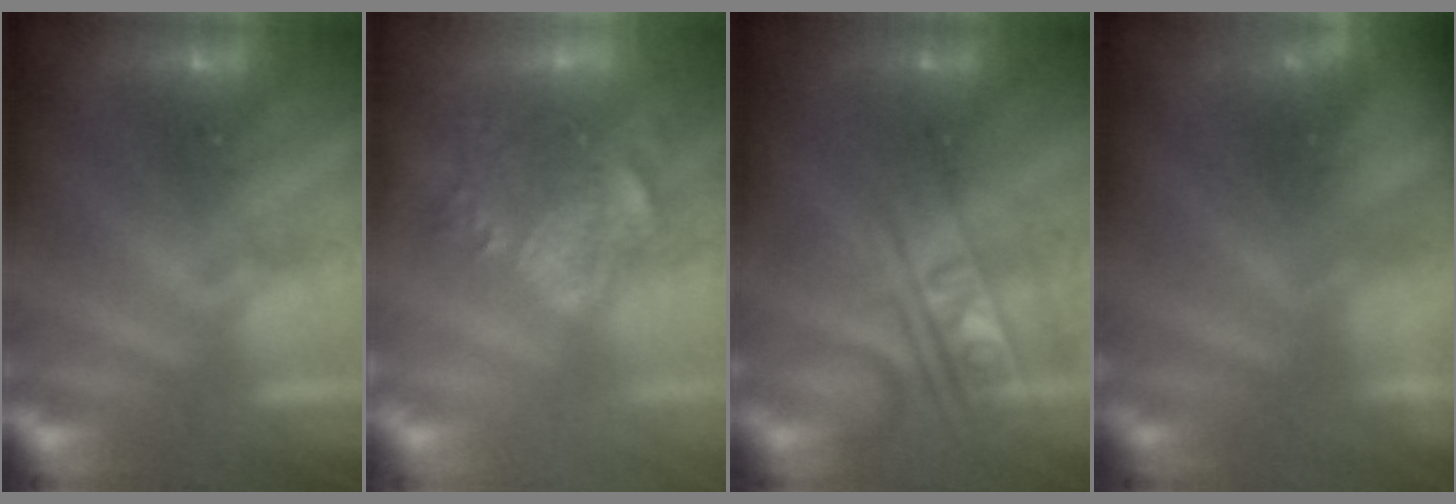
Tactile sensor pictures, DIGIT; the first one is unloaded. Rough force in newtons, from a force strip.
{"total": 6.5}
{"total": 2.4}
{"total": 7.1}